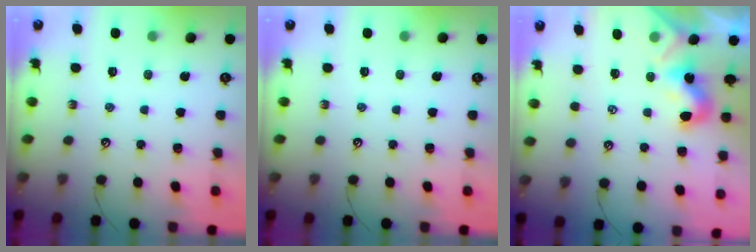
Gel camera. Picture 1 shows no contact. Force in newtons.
{"total": 0.0}
{"total": 1.8, "press": 1.8, "slide": 0.5}